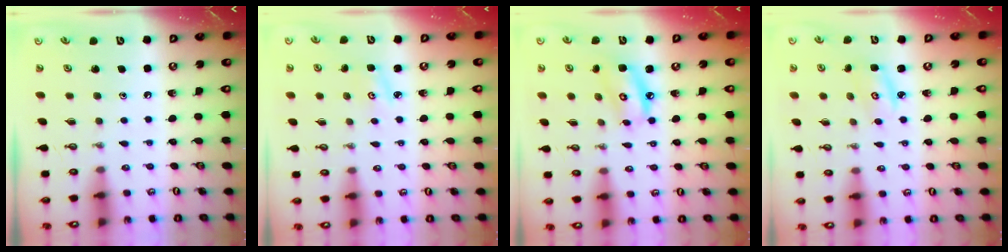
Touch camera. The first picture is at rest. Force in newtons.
{"total": 3.0, "press": 3.0, "slide": 0.4}
{"total": 8.5, "press": 8.4, "slide": 0.8}
{"total": 2.6, "press": 2.6, "slide": 0.2}